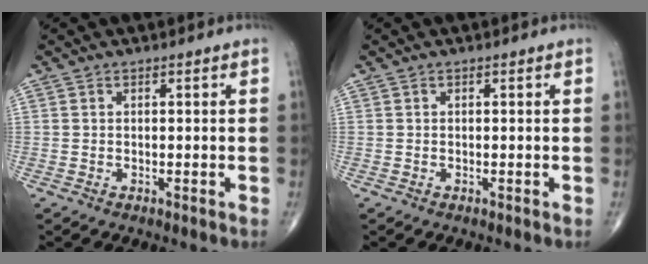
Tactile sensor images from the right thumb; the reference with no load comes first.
{"total": 0.0}